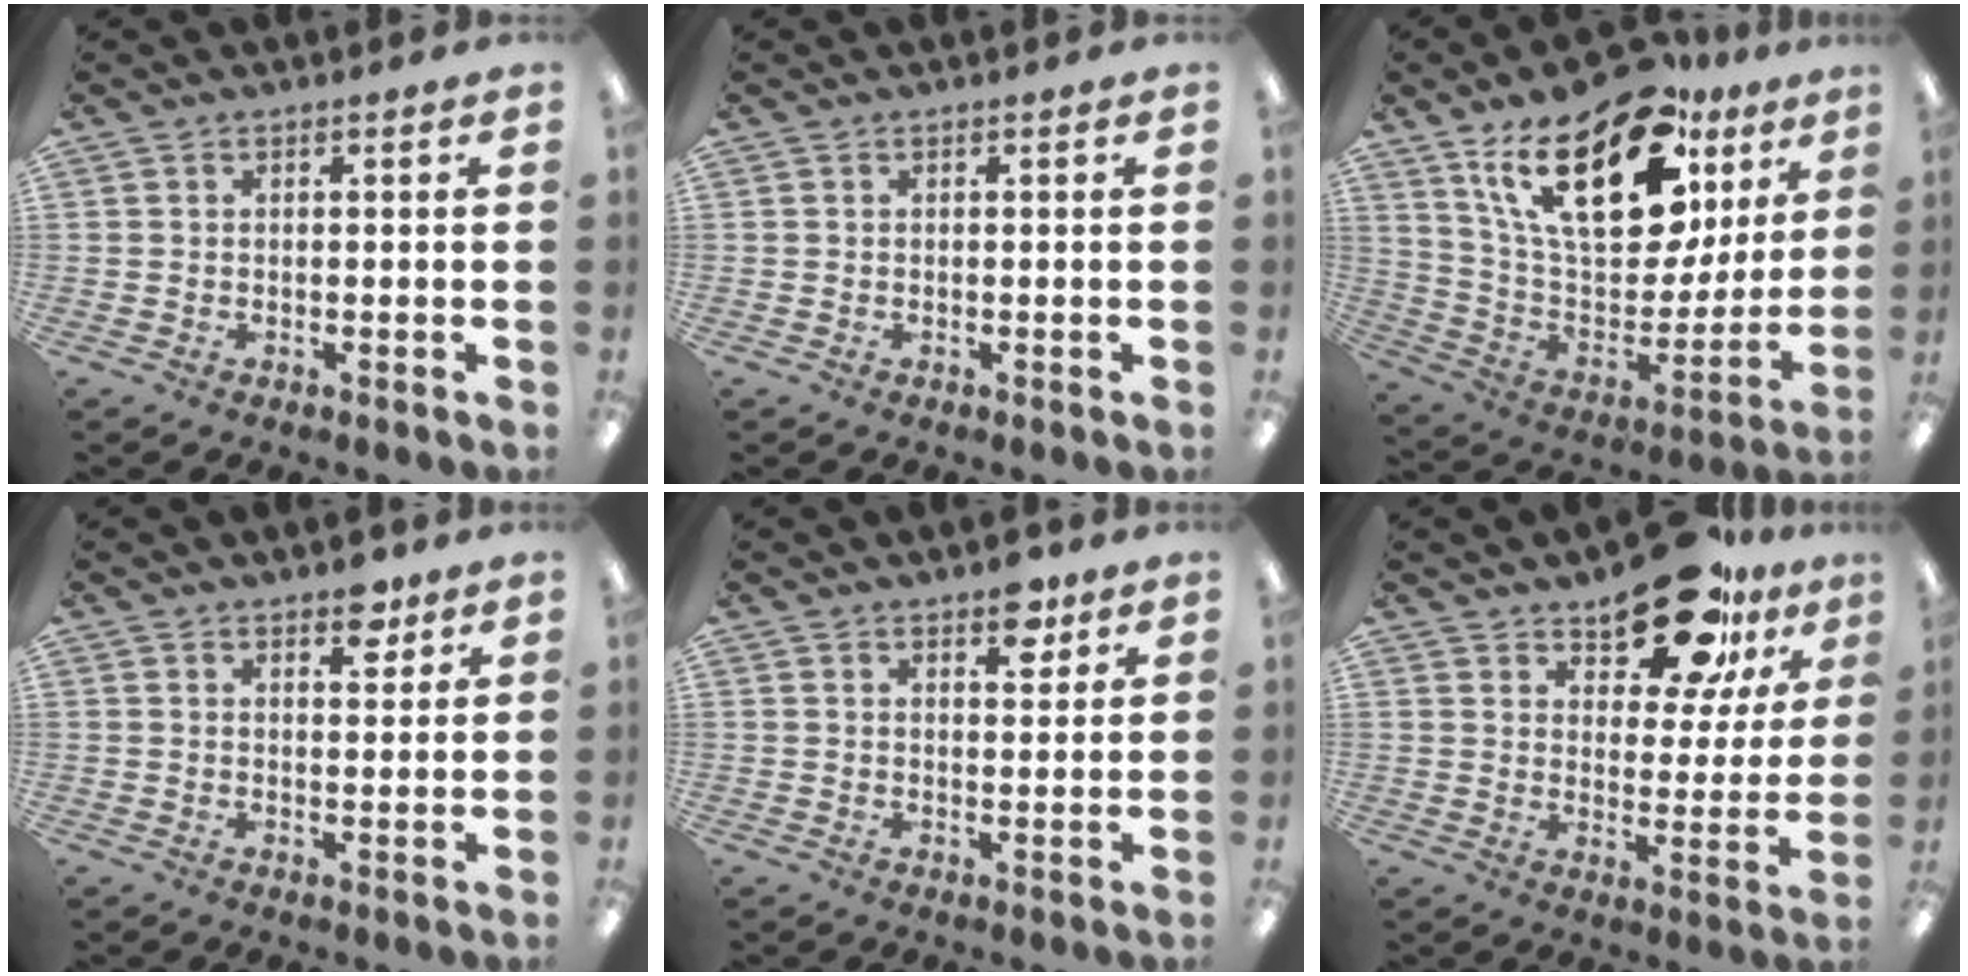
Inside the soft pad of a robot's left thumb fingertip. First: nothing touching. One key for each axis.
{"total": 0.0}
{"total": 25.6, "fx": 14.9, "fy": 11.6, "fz": 17.2, "tx": -0.306, "ty": -0.082, "tz": 0.255}
{"total": 5.2, "fx": 3.9, "fy": 2.4, "fz": 2.4, "tx": -0.007, "ty": -0.024, "tz": 0.061}
{"total": 5.9, "fx": 4.2, "fy": 2.8, "fz": 3.0, "tx": -0.021, "ty": -0.022, "tz": 0.067}
{"total": 17.1, "fx": 12.4, "fy": 7.9, "fz": 8.9, "tx": -0.124, "ty": -0.071, "tz": 0.212}